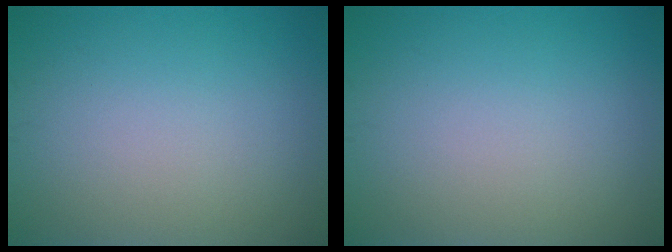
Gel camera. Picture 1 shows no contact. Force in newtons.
{"total": 0.0}